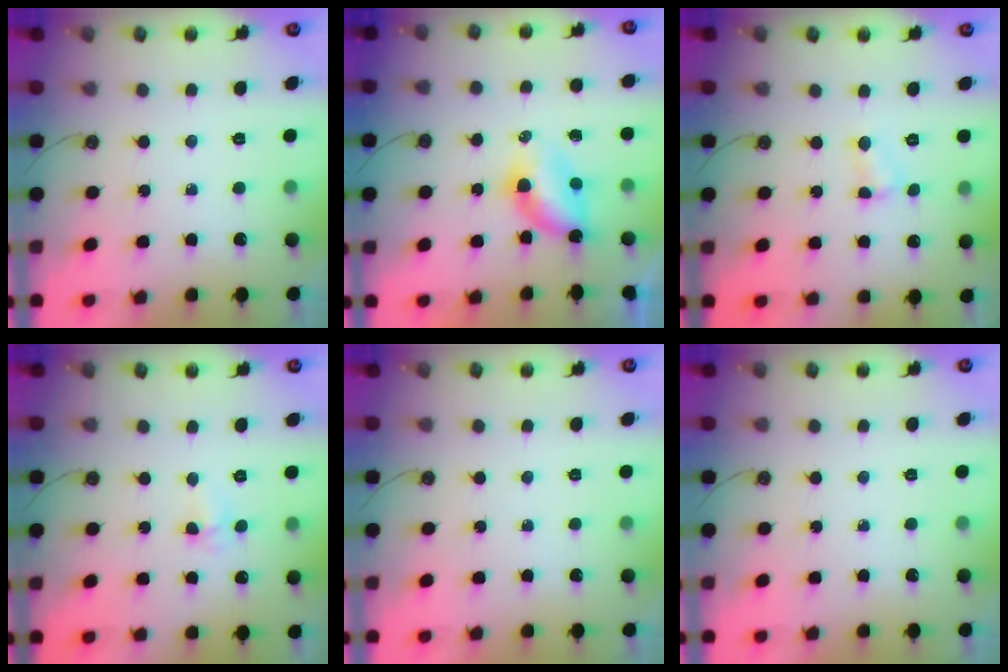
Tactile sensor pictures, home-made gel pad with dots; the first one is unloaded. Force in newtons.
{"total": 5.2, "press": 5.2, "slide": 0.3}
{"total": 4.0, "press": 4.0, "slide": 0.4}
{"total": 4.0, "press": 3.9, "slide": 0.5}
{"total": 0.0}
{"total": 0.0}